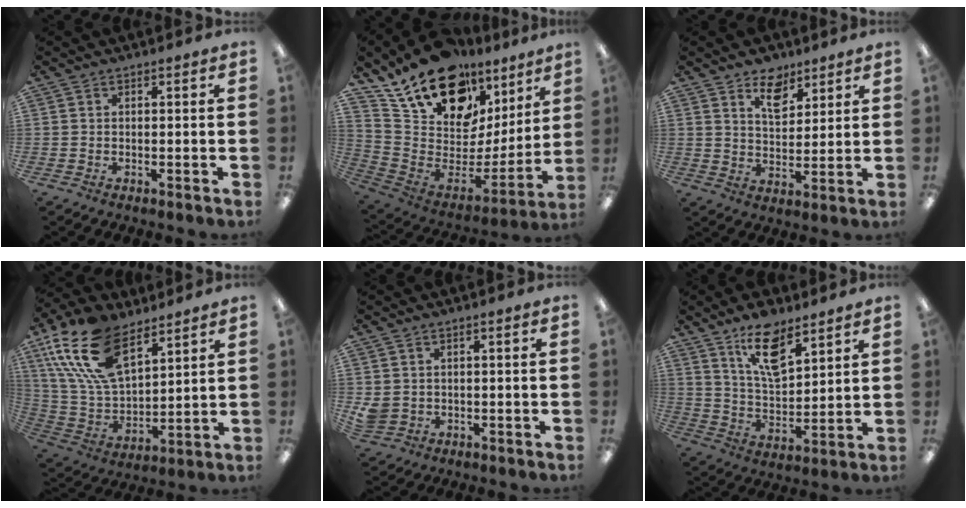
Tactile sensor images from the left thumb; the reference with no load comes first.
{"total": 20.9, "force": [15.2, 10.6, 9.7], "torque": [-0.172, -0.109, 0.280]}
{"total": 8.0, "force": [5.7, 4.4, 3.6], "torque": [-0.041, -0.030, 0.099]}
{"total": 20.8, "force": [11.5, 11.2, 13.2], "torque": [-0.303, -0.046, 0.207]}
{"total": 2.9, "force": [0.4, 2.7, 0.9], "torque": [-0.020, 0.000, 0.011]}
{"total": 12.5, "force": [8.5, 5.2, 7.6], "torque": [-0.127, -0.043, 0.151]}